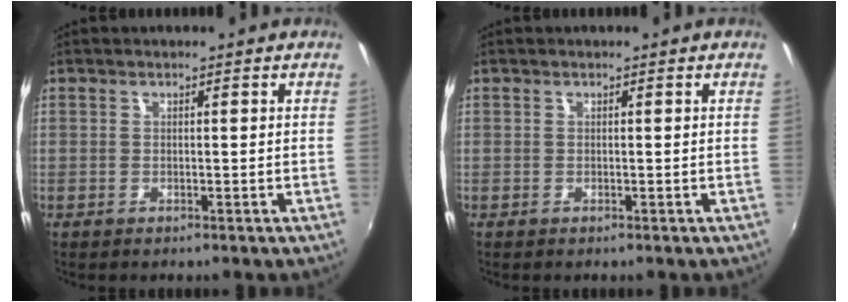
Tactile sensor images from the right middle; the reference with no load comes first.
{"total": 0.0}